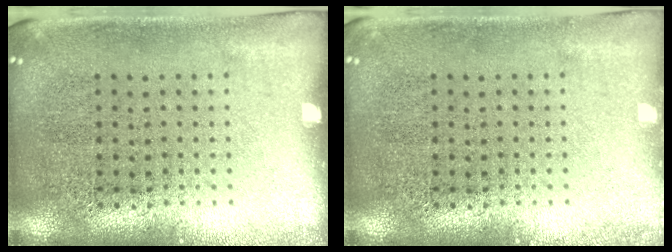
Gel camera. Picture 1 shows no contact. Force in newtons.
{"total": 0.7, "press": 0.7, "slide": 0.1}